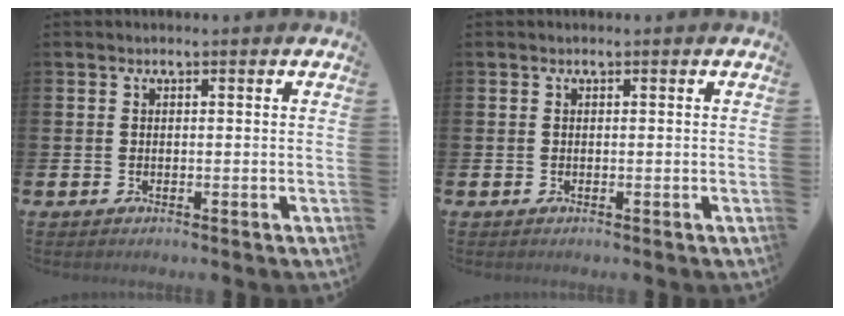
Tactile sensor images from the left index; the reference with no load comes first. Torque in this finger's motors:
{"motor_torque": [-0.04, -0.01, 0.01, 0.00]}